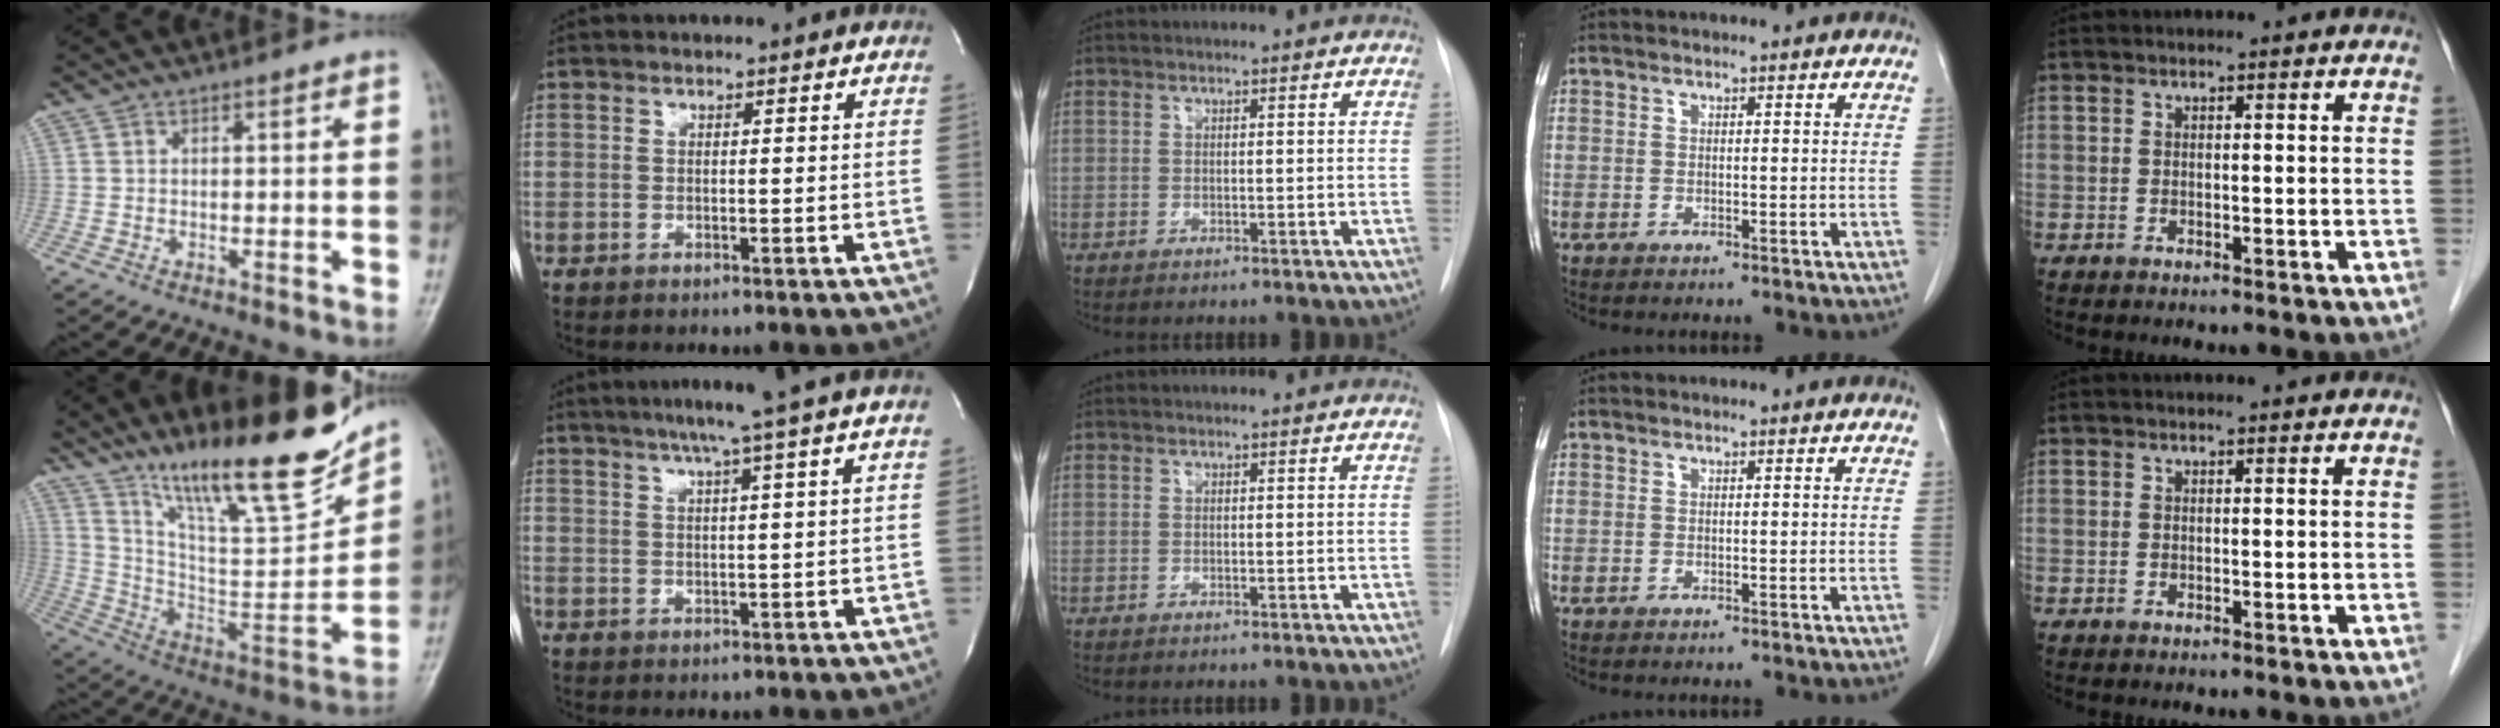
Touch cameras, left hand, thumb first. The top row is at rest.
{"thumb": {"total": 23.9, "force": [17.8, 4.9, 15.2], "torque": [-0.210, -0.094, 0.304]}, "index": {"total": 7.3, "force": [5.5, -2.3, 4.3], "torque": [-0.063, 0.007, 0.075]}}